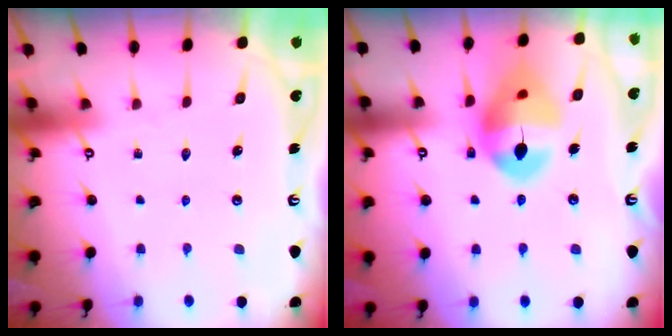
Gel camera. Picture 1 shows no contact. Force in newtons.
{"total": 15.1, "press": 14.9, "slide": 2.2}